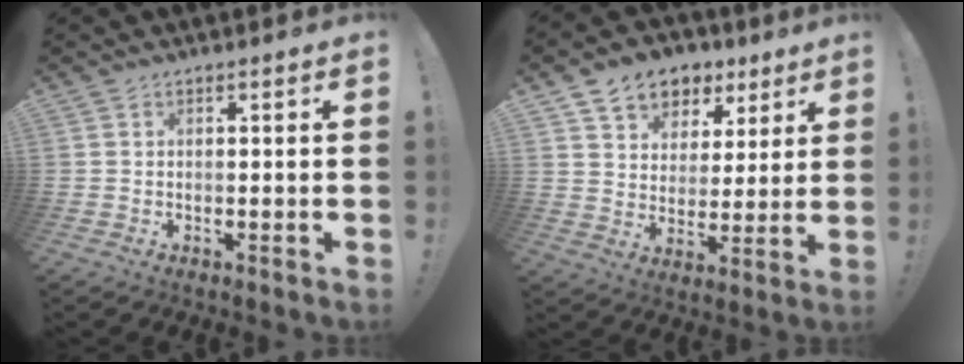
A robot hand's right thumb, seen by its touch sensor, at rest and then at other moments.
{"total": 9.3, "force": [5.6, 7.1, 2.1], "torque": [-0.029, -0.039, 0.109]}